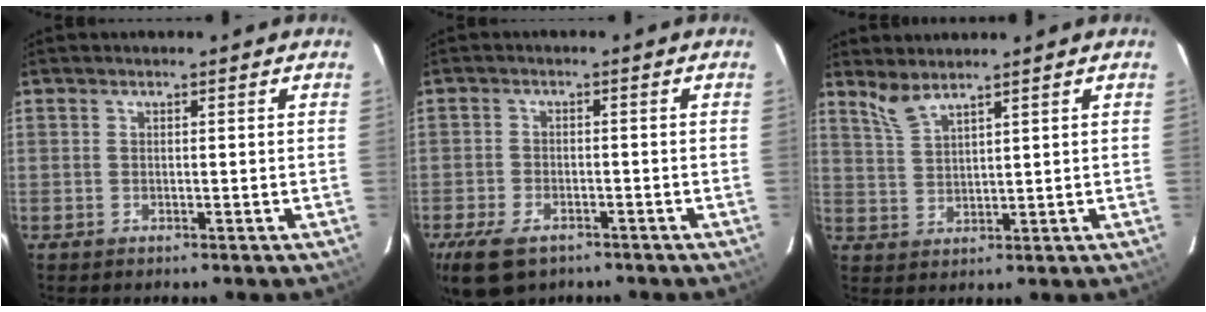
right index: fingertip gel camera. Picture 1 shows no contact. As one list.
[{"total": 9.8, "force": [-6.4, 5.2, 5.3], "torque": [-0.134, -0.021, -0.112]}, {"total": 3.8, "force": [3.4, 0.1, 1.7], "torque": [-0.039, 0.002, 0.075]}]